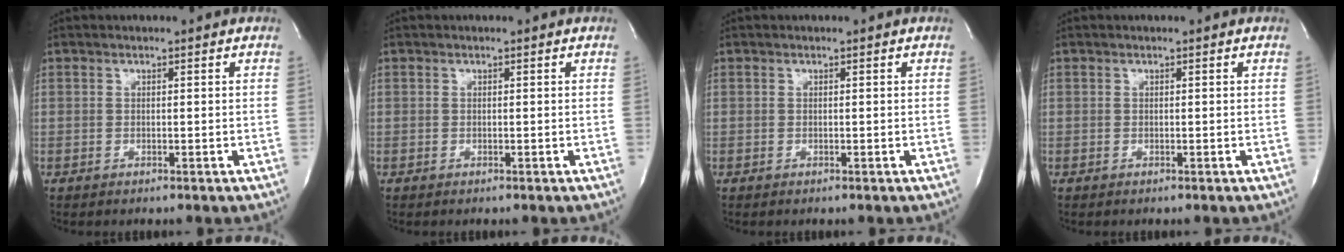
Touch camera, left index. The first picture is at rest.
{"total": 0.0}
{"total": 0.0}
{"total": 0.0}